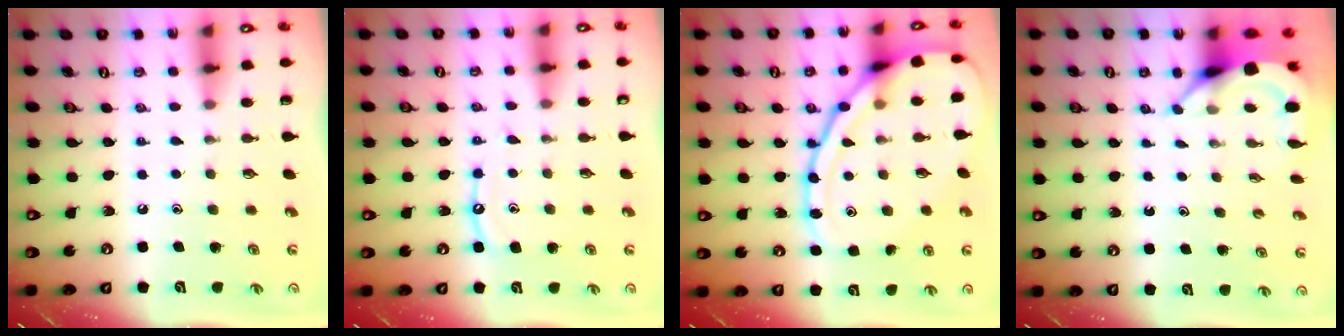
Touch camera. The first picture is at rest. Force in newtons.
{"total": 8.1, "press": 8.1, "slide": 0.7}
{"total": 17.7, "press": 17.6, "slide": 1.2}
{"total": 4.2, "press": 4.2, "slide": 0.1}